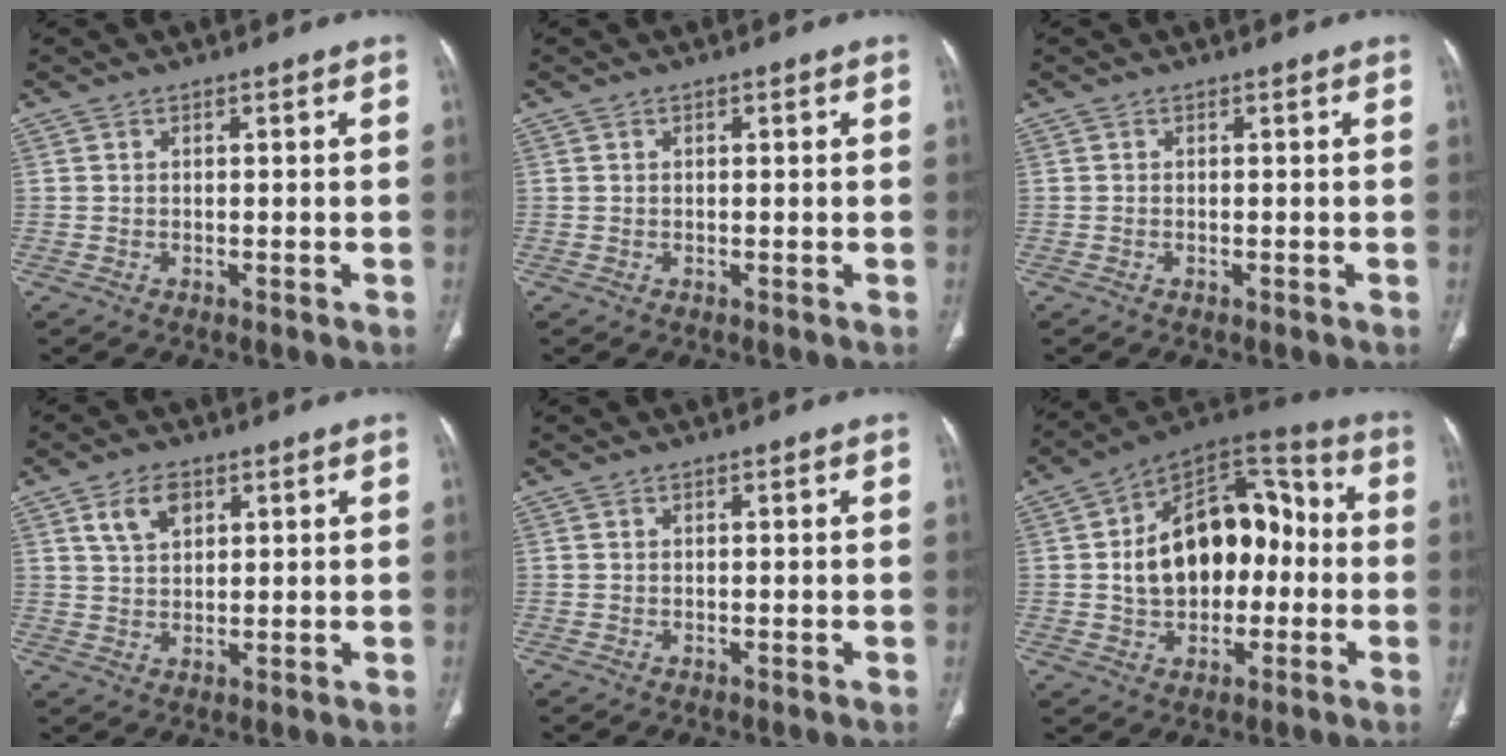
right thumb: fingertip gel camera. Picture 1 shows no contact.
{"total": 0.6, "force": [0.2, 0.3, 0.5], "torque": [-0.007, 0.001, 0.004]}
{"total": 0.0}
{"total": 5.6, "force": [2.7, 3.4, 3.5], "torque": [-0.052, -0.008, 0.053]}
{"total": 0.0}
{"total": 19.7, "force": [-0.2, 13.0, 14.9], "torque": [-0.195, 0.045, -0.005]}